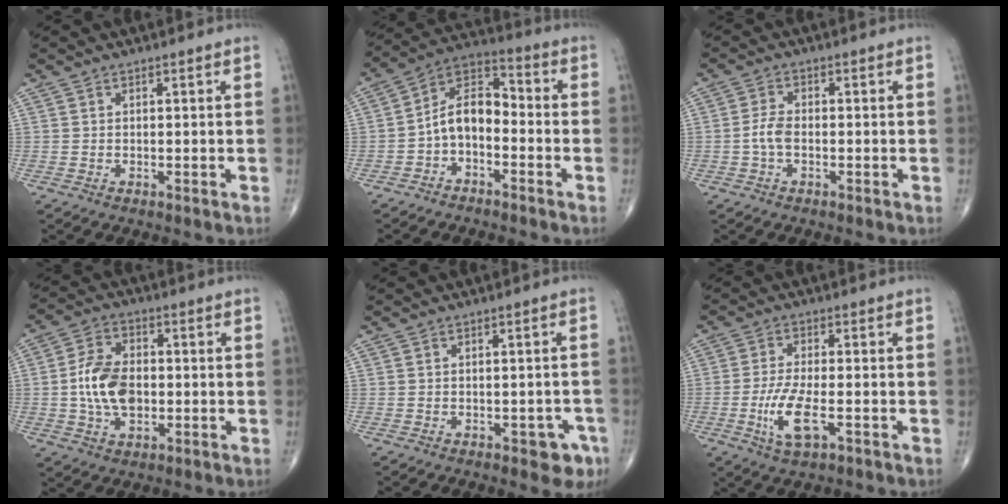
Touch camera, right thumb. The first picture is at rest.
{"total": 9.1, "force": [-2.7, 5.5, 6.8], "torque": [-0.106, 0.053, -0.063]}
{"total": 3.1, "force": [-0.8, 1.6, 2.5], "torque": [-0.056, 0.009, -0.019]}
{"total": 10.6, "force": [-1.1, 6.8, 8.1], "torque": [-0.135, 0.013, -0.027]}
{"total": 4.5, "force": [-2.3, 2.3, 3.1], "torque": [-0.016, 0.012, -0.024]}
{"total": 7.8, "force": [-2.5, 2.6, 6.9], "torque": [-0.147, 0.001, -0.046]}